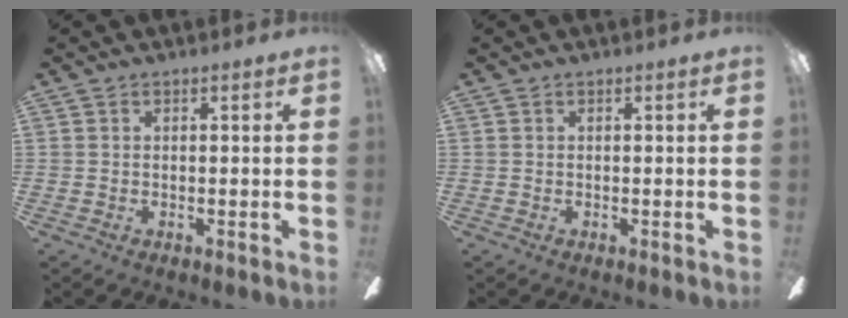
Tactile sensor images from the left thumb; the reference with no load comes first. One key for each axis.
{"total": 0.0}